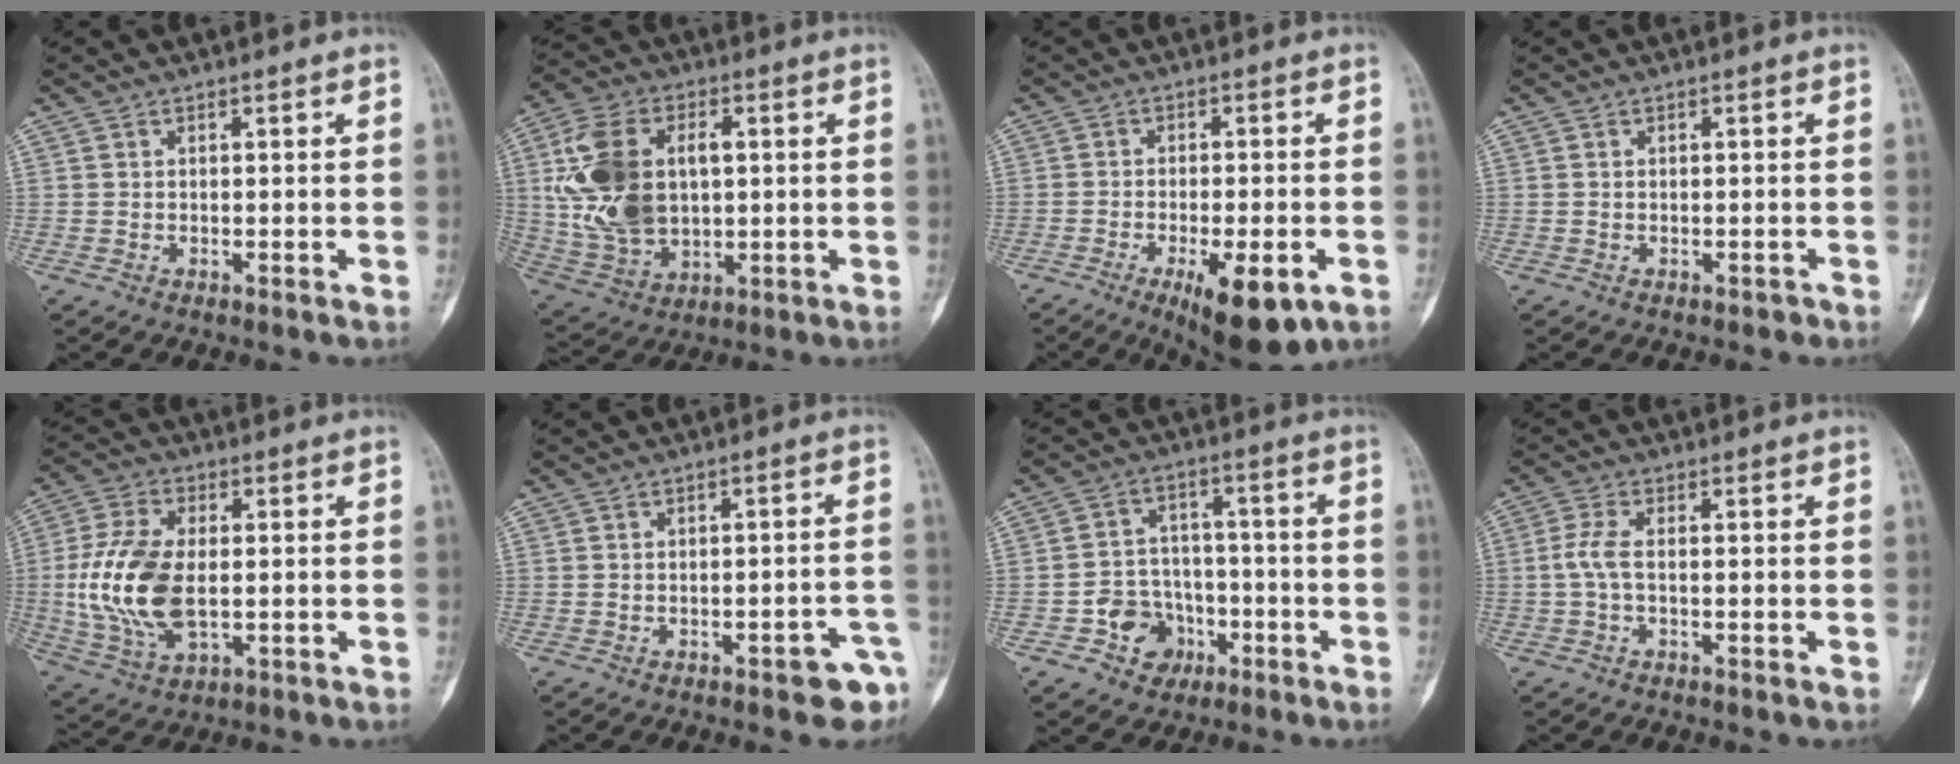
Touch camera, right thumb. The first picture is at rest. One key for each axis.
{"total": 18.0, "fx": 2.3, "fy": 11.7, "fz": 13.6, "tx": -0.257, "ty": 0.001, "tz": 0.052}
{"total": 11.6, "fx": -5.1, "fy": 3.8, "fz": 9.7, "tx": -0.135, "ty": 0.000, "tz": -0.069}
{"total": 0.5, "fx": -0.4, "fy": 0.3, "fz": 0.1, "tx": 0.002, "ty": 0.006, "tz": -0.007}
{"total": 15.5, "fx": -0.6, "fy": 8.7, "fz": 12.8, "tx": -0.269, "ty": -0.003, "tz": -0.004}
{"total": 6.4, "fx": -3.5, "fy": 2.2, "fz": 4.9, "tx": -0.044, "ty": 0.026, "tz": -0.039}
{"total": 8.4, "fx": -3.7, "fy": 7.0, "fz": 2.6, "tx": 0.000, "ty": 0.038, "tz": -0.057}
{"total": 3.4, "fx": -0.5, "fy": 1.2, "fz": 3.2, "tx": -0.083, "ty": 0.001, "tz": -0.015}